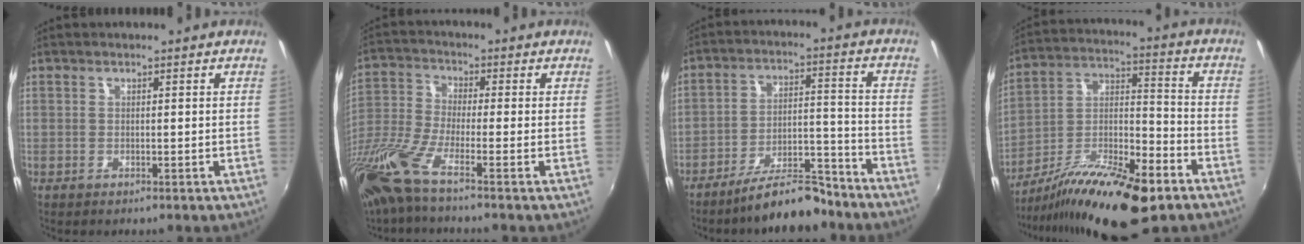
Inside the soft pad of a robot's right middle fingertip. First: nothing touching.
{"total": 11.7, "force": [-8.2, 0.8, 8.3], "torque": [-0.186, -0.030, -0.168]}
{"total": 11.4, "force": [-9.7, 2.9, 5.2], "torque": [-0.092, 0.029, -0.144]}
{"total": 20.8, "force": [-13.1, 5.7, 15.2], "torque": [-0.267, -0.013, -0.223]}